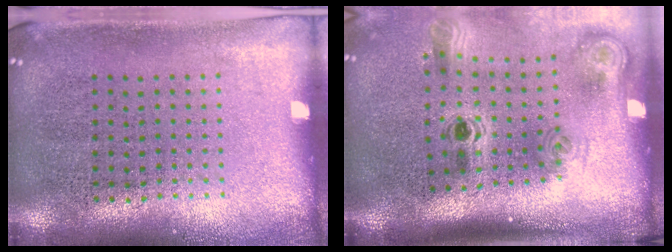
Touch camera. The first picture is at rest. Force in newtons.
{"total": 2.2, "press": 1.4, "slide": 1.7}